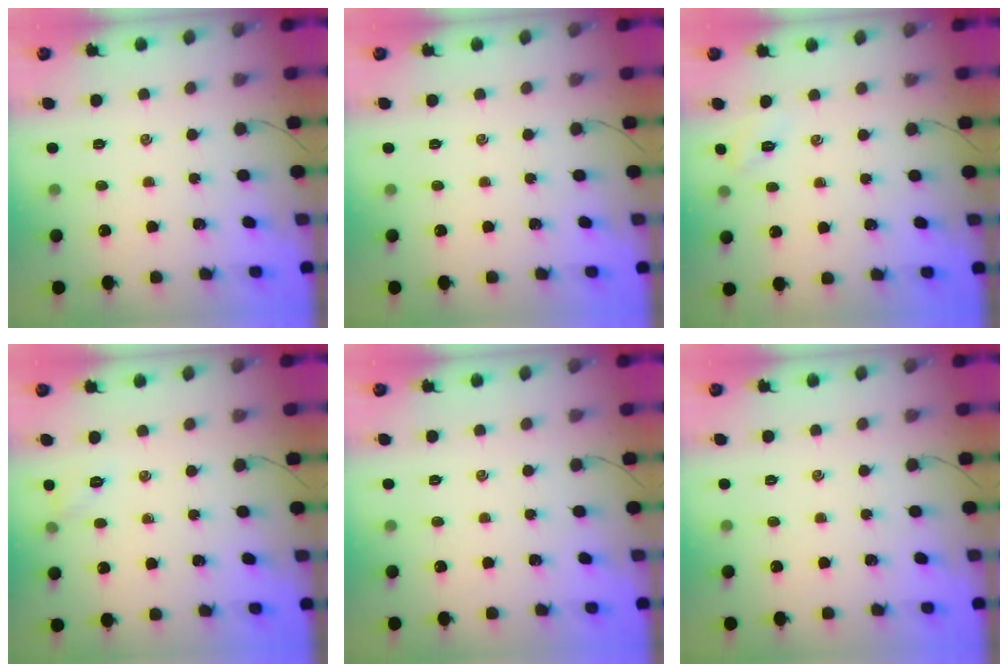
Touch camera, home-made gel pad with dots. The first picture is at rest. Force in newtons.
{"total": 0.0}
{"total": 2.7, "press": 2.6, "slide": 0.8}
{"total": 5.9, "press": 5.7, "slide": 1.3}
{"total": 0.0}
{"total": 0.0}